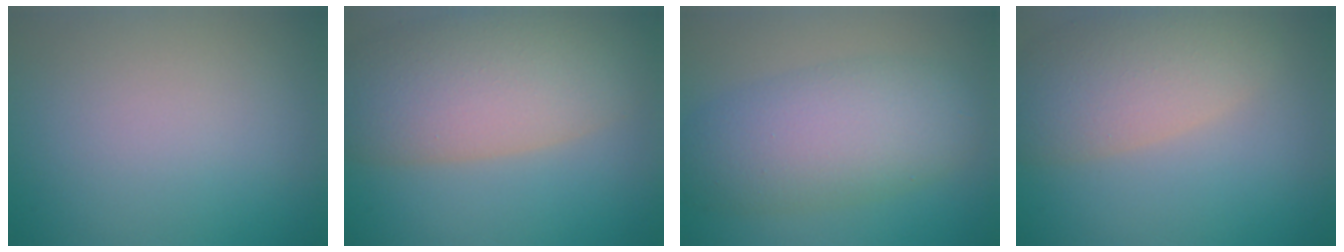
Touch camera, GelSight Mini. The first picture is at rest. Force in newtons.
{"total": 10.1, "press": 10.1, "slide": 0.9}
{"total": 7.3, "press": 7.3, "slide": 0.2}
{"total": 7.5, "press": 7.5, "slide": 0.7}